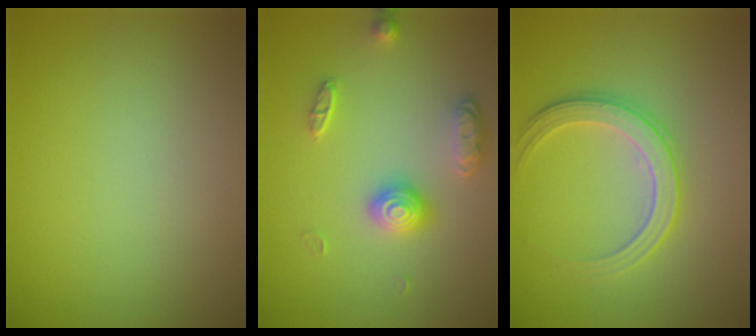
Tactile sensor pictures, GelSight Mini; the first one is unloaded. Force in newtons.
{"total": 2.6, "press": 2.2, "slide": 1.5}
{"total": 2.8, "press": 2.8, "slide": 0.3}